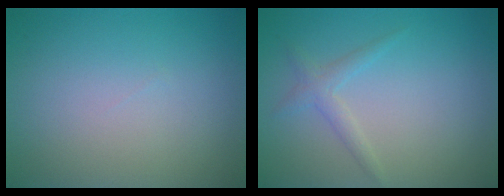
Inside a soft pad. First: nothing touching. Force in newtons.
{"total": 1.5, "press": 1.5, "slide": 0.1}